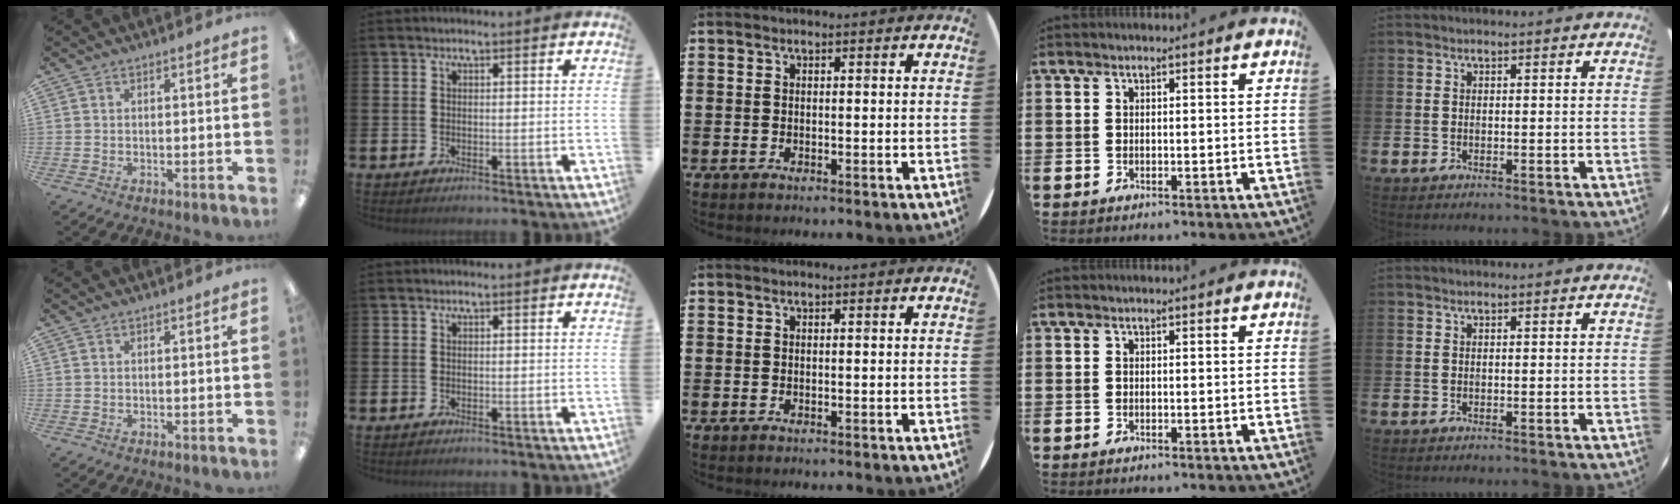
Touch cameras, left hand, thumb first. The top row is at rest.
{}